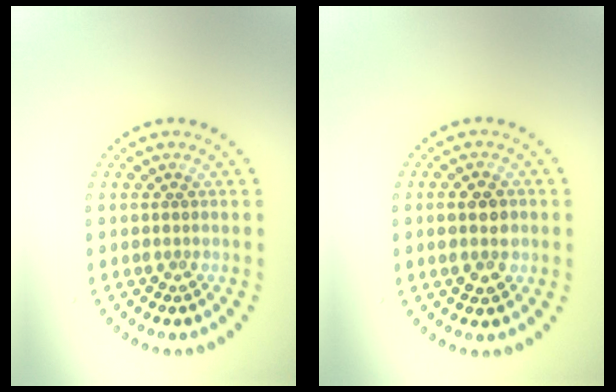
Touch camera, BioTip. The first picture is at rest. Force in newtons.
{"total": 3.4, "press": 3.4, "slide": 0.1}